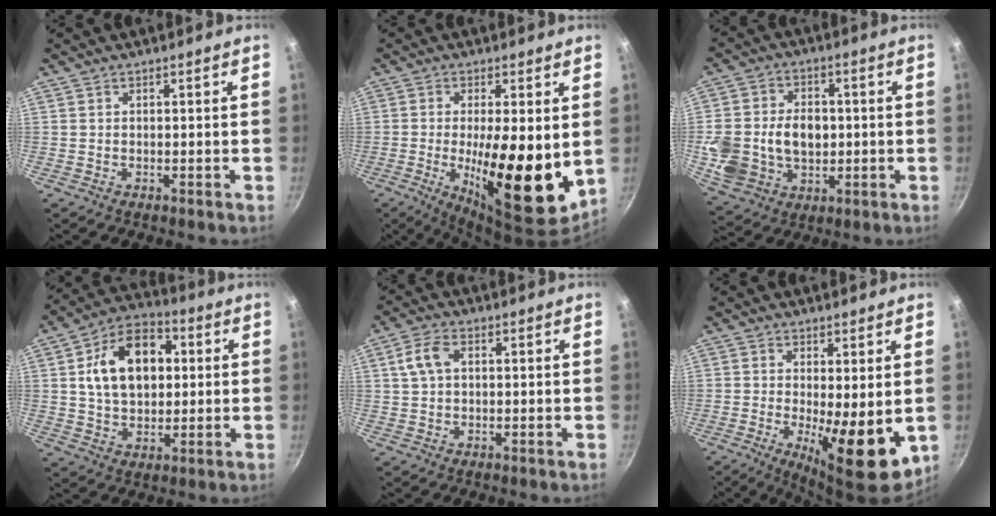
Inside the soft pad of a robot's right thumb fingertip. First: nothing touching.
{"total": 16.8, "force": [-1.0, 4.9, 16.0], "torque": [-0.239, -0.026, -0.012]}
{"total": 15.4, "force": [-0.5, 11.6, 10.0], "torque": [-0.179, 0.008, 0.000]}
{"total": 15.7, "force": [2.9, 10.7, 11.2], "torque": [-0.152, 0.014, 0.039]}
{"total": 5.2, "force": [1.2, 3.3, 3.8], "torque": [-0.074, 0.009, 0.019]}
{"total": 11.6, "force": [-1.3, 3.7, 10.9], "torque": [-0.142, -0.014, -0.008]}